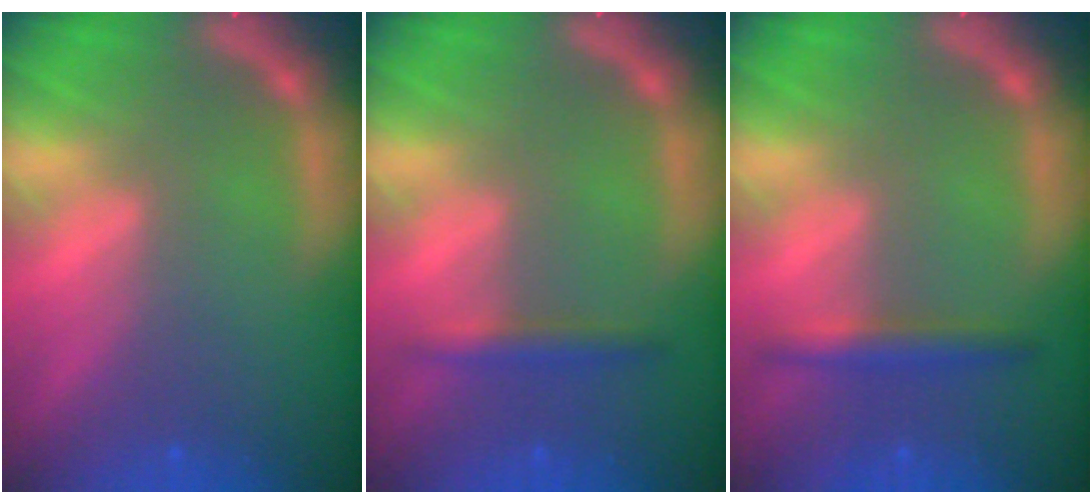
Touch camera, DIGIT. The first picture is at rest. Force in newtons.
{"total": 1.9}
{"total": 2.4}